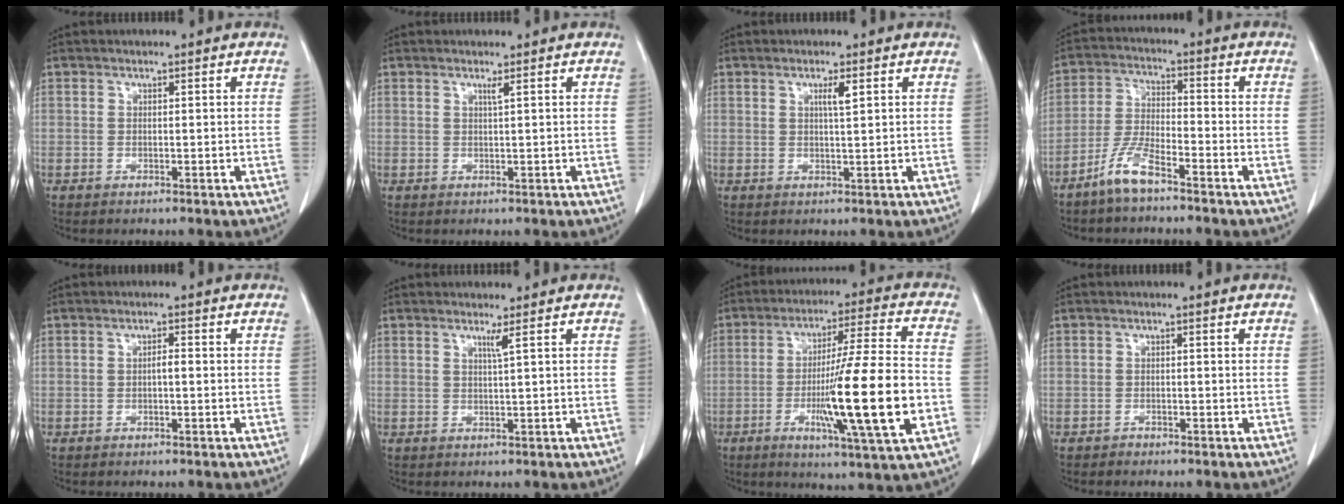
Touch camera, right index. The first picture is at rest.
{"total": 0.8, "force": [0.5, -0.3, 0.6], "torque": [-0.020, -0.006, 0.012]}
{"total": 2.1, "force": [0.9, -0.1, 1.9], "torque": [-0.035, -0.003, 0.015]}
{"total": 6.3, "force": [-4.7, 1.0, 4.1], "torque": [-0.097, -0.007, -0.097]}
{"total": 1.2, "force": [-0.2, 0.2, 1.2], "torque": [-0.019, 0.003, -0.003]}
{"total": 1.3, "force": [0.7, -0.6, 0.9], "torque": [-0.027, -0.010, 0.017]}
{"total": 17.6, "force": [-4.1, -0.2, 17.1], "torque": [-0.287, -0.015, -0.068]}
{"total": 0.5, "force": [-0.5, 0.2, -0.1], "torque": [-0.006, 0.000, -0.009]}